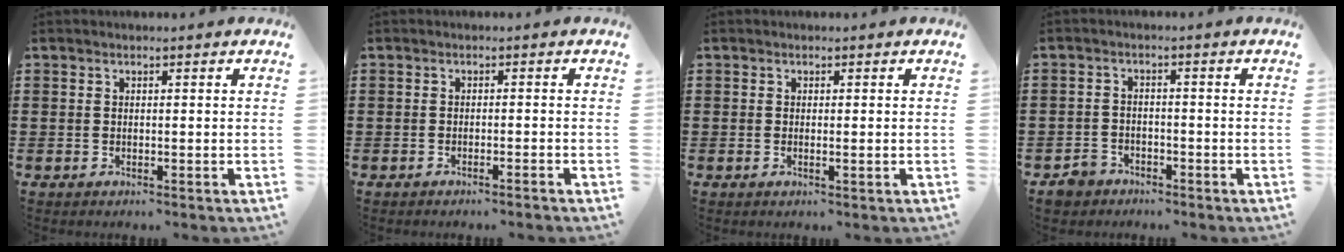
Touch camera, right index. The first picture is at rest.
{"total": 1.1, "force": [-1.0, -0.3, 0.5], "torque": [-0.009, 0.000, -0.020]}
{"total": 0.7, "force": [0.0, 0.0, 0.7], "torque": [-0.012, -0.004, 0.000]}
{"total": 2.8, "force": [-2.5, 1.3, 0.3], "torque": [-0.020, 0.003, -0.054]}